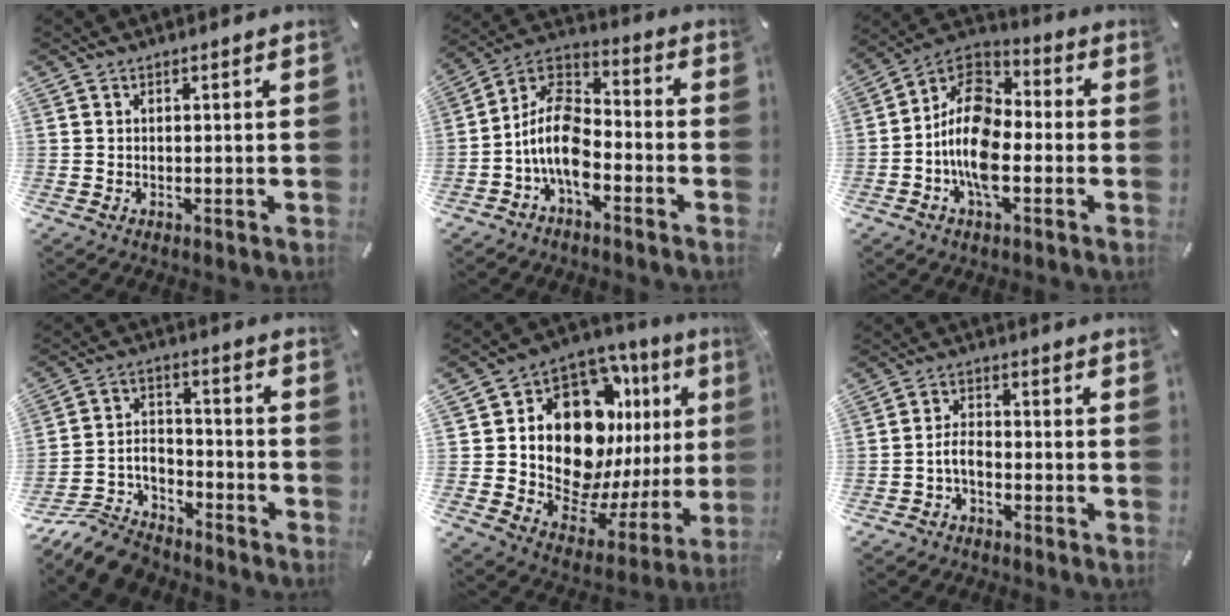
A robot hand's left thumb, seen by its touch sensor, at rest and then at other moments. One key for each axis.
{"total": 12.4, "fx": -5.6, "fy": 7.1, "fz": 8.5, "tx": -0.183, "ty": 0.019, "tz": -0.109}
{"total": 13.7, "fx": -4.2, "fy": 8.2, "fz": 10.2, "tx": -0.216, "ty": 0.013, "tz": -0.080}
{"total": 11.3, "fx": -9.8, "fy": 4.7, "fz": 3.2, "tx": -0.053, "ty": 0.048, "tz": -0.187}
{"total": 18.3, "fx": 7.0, "fy": 12.0, "fz": 11.9, "tx": -0.196, "ty": -0.074, "tz": 0.135}
{"total": 4.7, "fx": -2.4, "fy": 2.9, "fz": 2.7, "tx": -0.067, "ty": 0.011, "tz": -0.050}